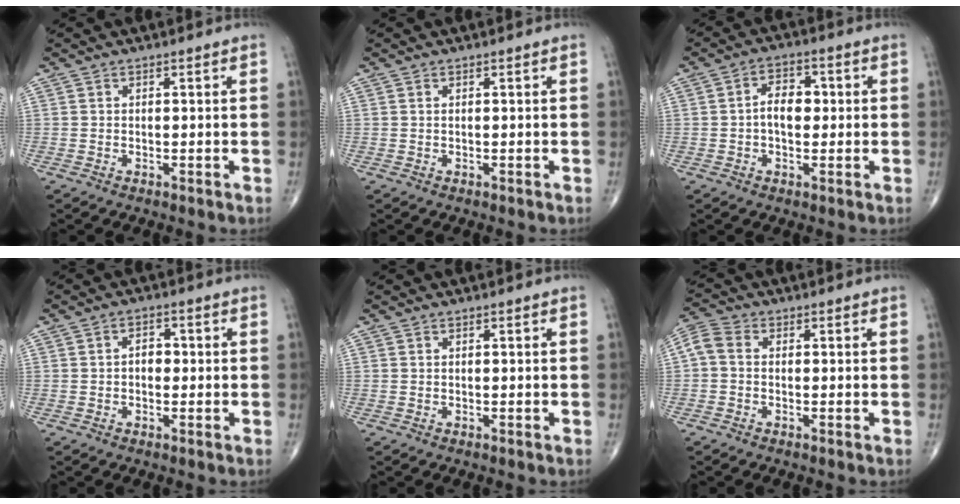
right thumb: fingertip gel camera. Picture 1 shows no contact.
{"total": 0.0}
{"total": 5.8, "force": [0.1, 3.7, 4.4], "torque": [-0.062, 0.015, -0.006]}
{"total": 2.8, "force": [-0.1, 2.0, 2.0], "torque": [-0.022, 0.011, -0.006]}
{"total": 0.0}
{"total": 4.4, "force": [-0.1, 3.2, 3.1], "torque": [-0.069, 0.015, -0.014]}